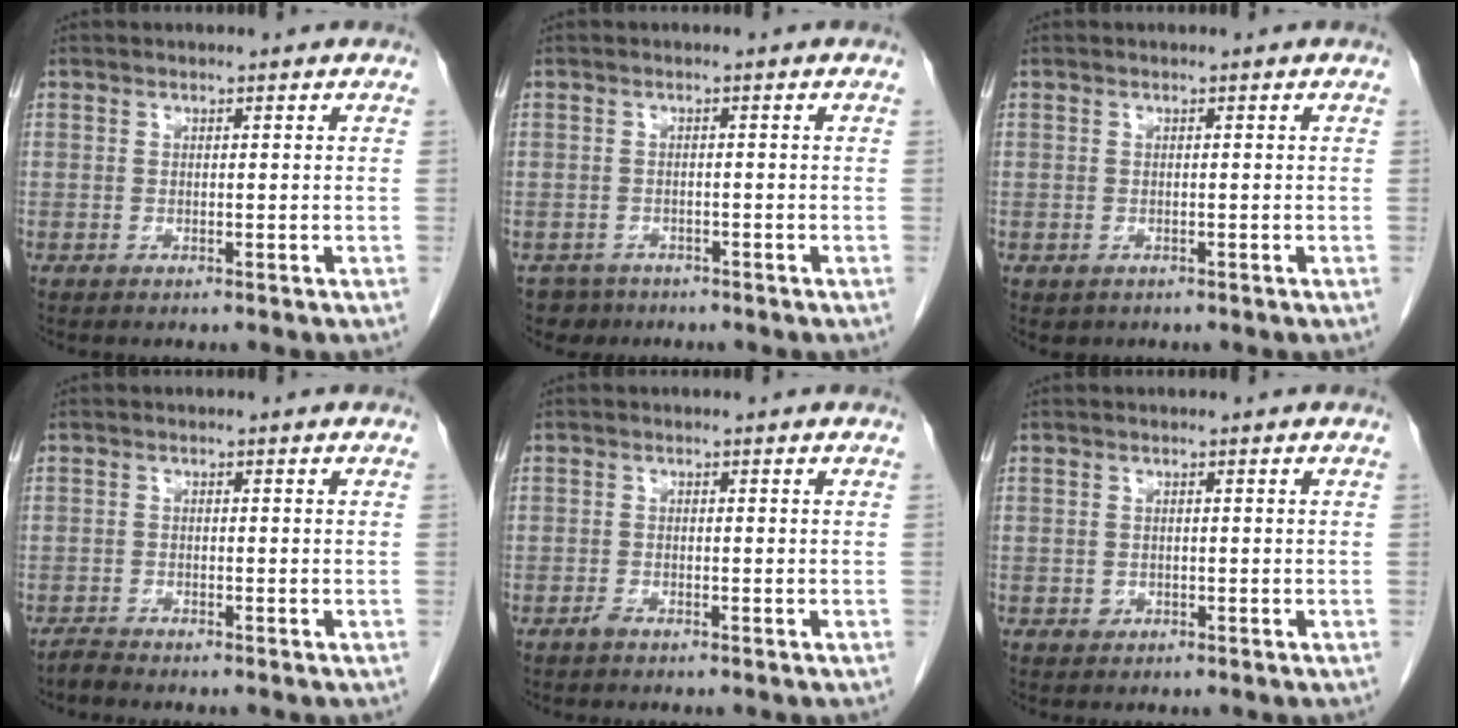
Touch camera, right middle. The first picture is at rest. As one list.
[{"total": 2.6, "force": [-2.0, 1.7, -0.5], "torque": [0.002, 0.004, -0.033]}, {"total": 0.7, "force": [-0.3, 0.6, 0.1], "torque": [-0.010, 0.002, 0.002]}, {"total": 1.1, "force": [-1.1, -0.2, 0.1], "torque": [-0.008, -0.005, -0.022]}, {"total": 0.7, "force": [-0.7, 0.1, 0.3], "torque": [-0.009, 0.000, -0.011]}, {"total": 0.7, "force": [-0.2, 0.7, 0.2], "torque": [-0.003, 0.002, -0.001]}]